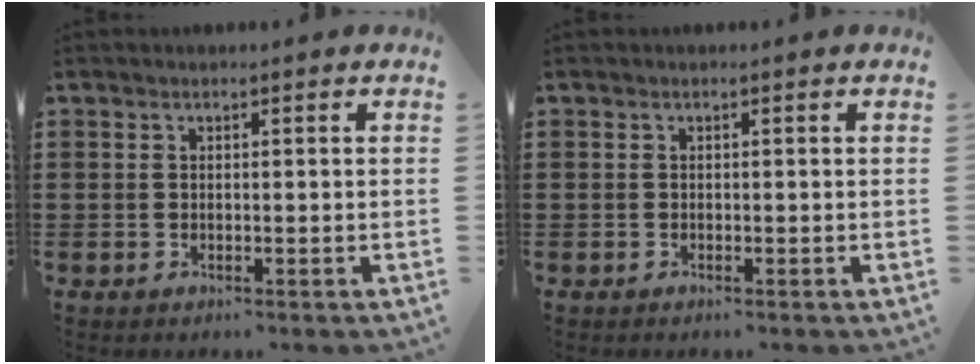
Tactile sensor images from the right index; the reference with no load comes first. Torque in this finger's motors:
{"motor_torque": [0.02, -0.04, 0.00, 0.02]}